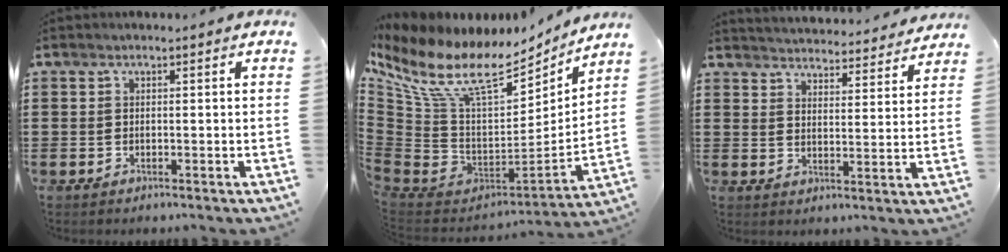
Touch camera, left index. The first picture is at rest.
{"total": 14.2, "force": [8.7, 5.8, 9.6], "torque": [-0.231, -0.062, 0.148]}
{"total": 3.9, "force": [3.9, -0.2, -0.2], "torque": [-0.007, -0.035, 0.064]}